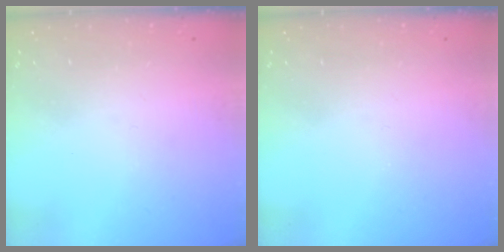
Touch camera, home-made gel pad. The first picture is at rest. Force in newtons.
{"total": 0.0}